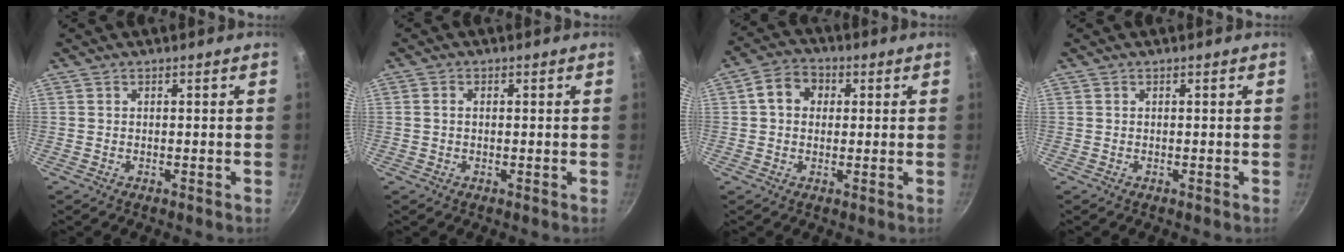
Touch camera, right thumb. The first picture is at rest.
{"total": 1.3, "force": [0.1, 1.0, 0.9], "torque": [-0.016, 0.004, -0.001]}
{"total": 6.5, "force": [1.3, 5.3, 3.6], "torque": [-0.040, 0.011, 0.010]}
{"total": 0.0}